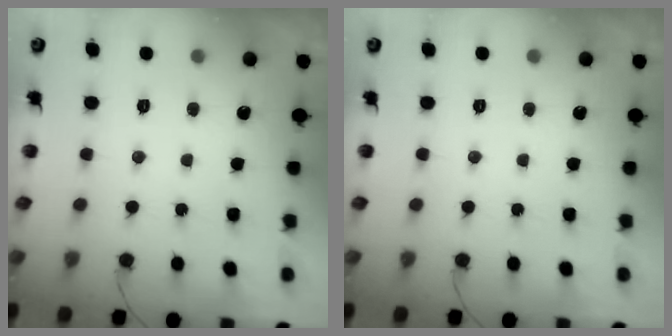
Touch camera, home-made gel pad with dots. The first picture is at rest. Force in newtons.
{"total": 0.0}